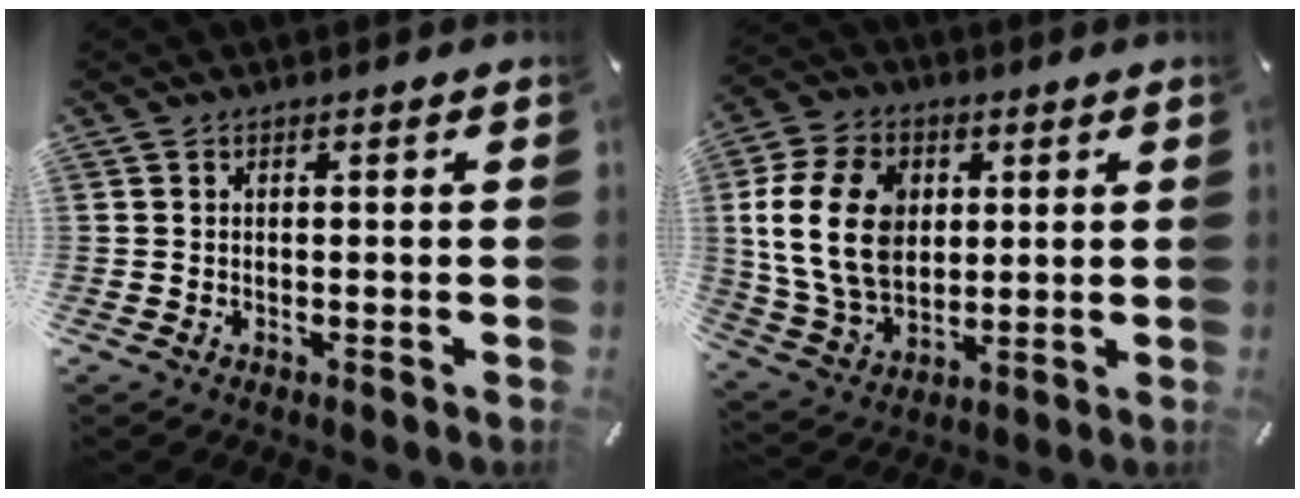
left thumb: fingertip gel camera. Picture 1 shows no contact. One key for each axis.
{"total": 16.0, "fx": 2.7, "fy": 12.2, "fz": 10.1, "tx": -0.229, "ty": 0.008, "tz": 0.044}